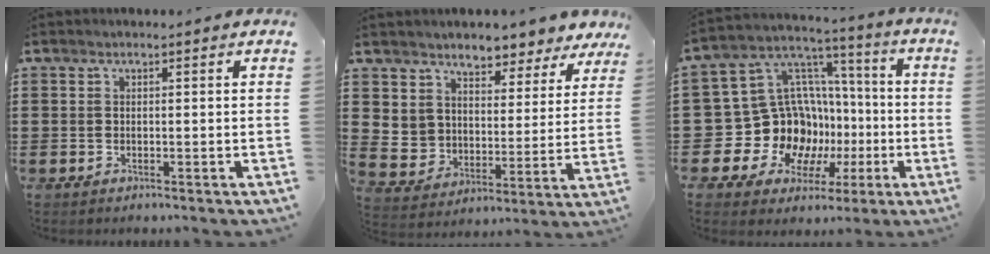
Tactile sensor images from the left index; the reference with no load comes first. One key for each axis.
{"total": 5.4, "fx": 4.8, "fy": 2.3, "fz": -0.5, "tx": -0.027, "ty": -0.043, "tz": 0.084}
{"total": 15.0, "fx": -2.7, "fy": 13.7, "fz": 5.6, "tx": -0.150, "ty": -0.026, "tz": -0.016}